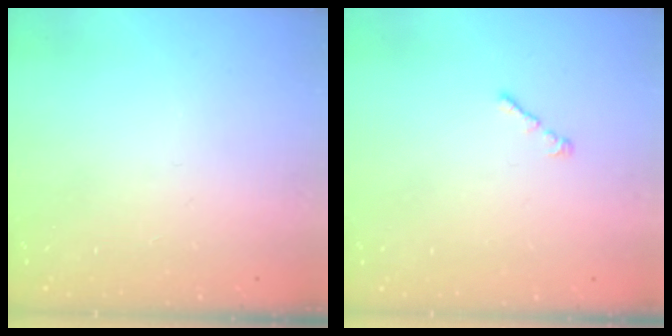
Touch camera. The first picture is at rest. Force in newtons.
{"total": 1.0, "press": 0.9, "slide": 0.5}